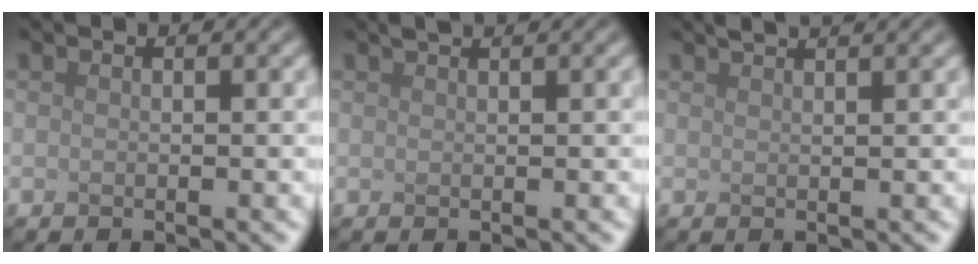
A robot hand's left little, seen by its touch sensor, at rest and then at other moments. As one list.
[{"total": 1.5, "force": [1.2, 0.4, 0.8], "torque": [-0.005, 0.007, 0.002]}, {"total": 2.9, "force": [2.3, 0.8, 1.6], "torque": [-0.002, 0.019, 0.003]}]